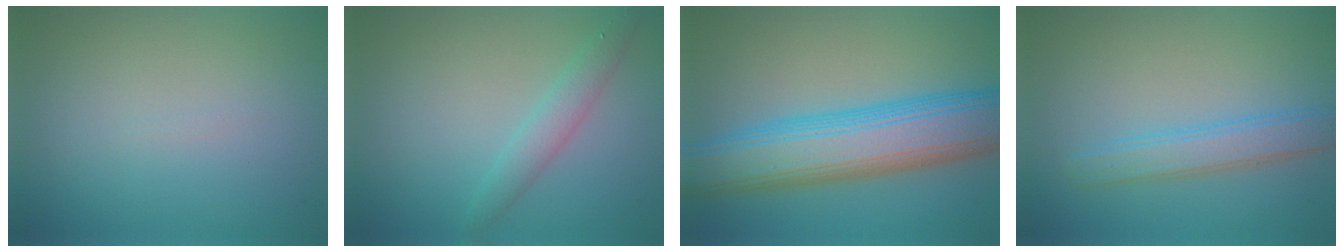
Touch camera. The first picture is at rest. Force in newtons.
{"total": 2.3, "press": 2.3, "slide": 0.0}
{"total": 10.5, "press": 10.5, "slide": 0.2}
{"total": 3.4, "press": 3.4, "slide": 0.1}